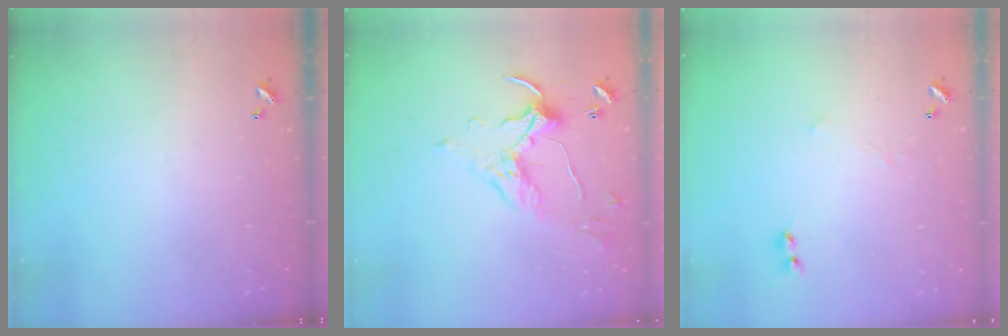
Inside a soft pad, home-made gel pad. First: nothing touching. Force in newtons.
{"total": 1.7, "press": 1.5, "slide": 0.8}
{"total": 2.3, "press": 2.3, "slide": 0.2}